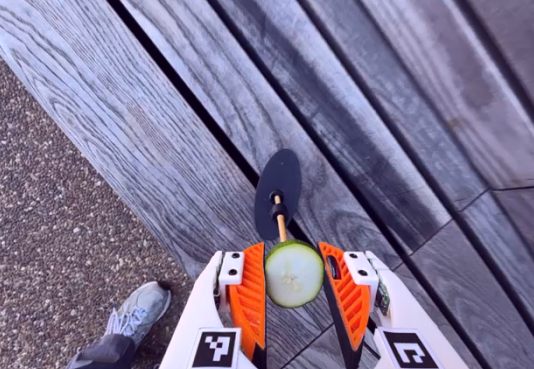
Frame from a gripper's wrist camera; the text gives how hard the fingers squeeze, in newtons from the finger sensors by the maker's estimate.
{"total": 11.2, "left": 11.7, "right": 10.7}